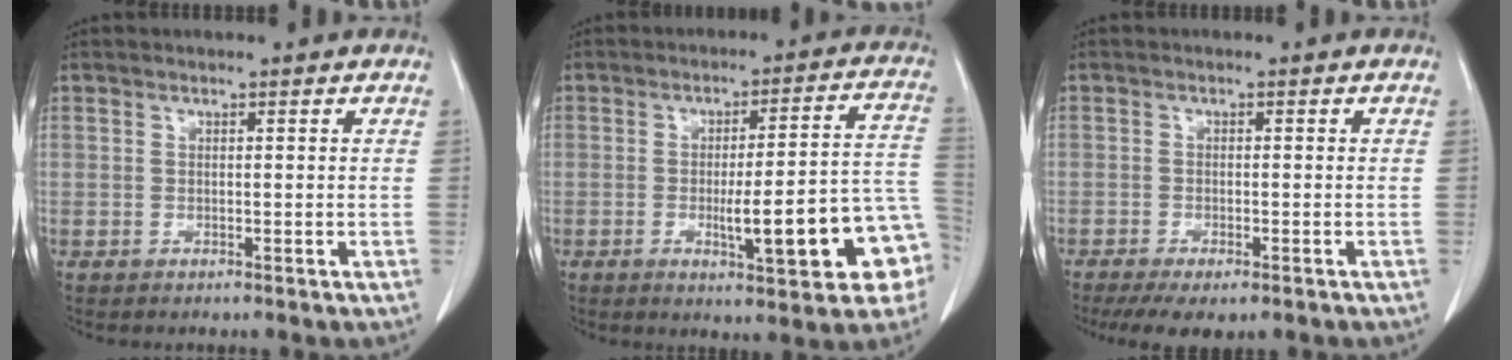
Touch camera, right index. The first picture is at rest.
{"total": 14.7, "force": [-4.5, 2.0, 13.9], "torque": [-0.149, 0.025, -0.050]}
{"total": 7.4, "force": [-5.4, 2.3, 4.6], "torque": [-0.063, -0.013, -0.080]}